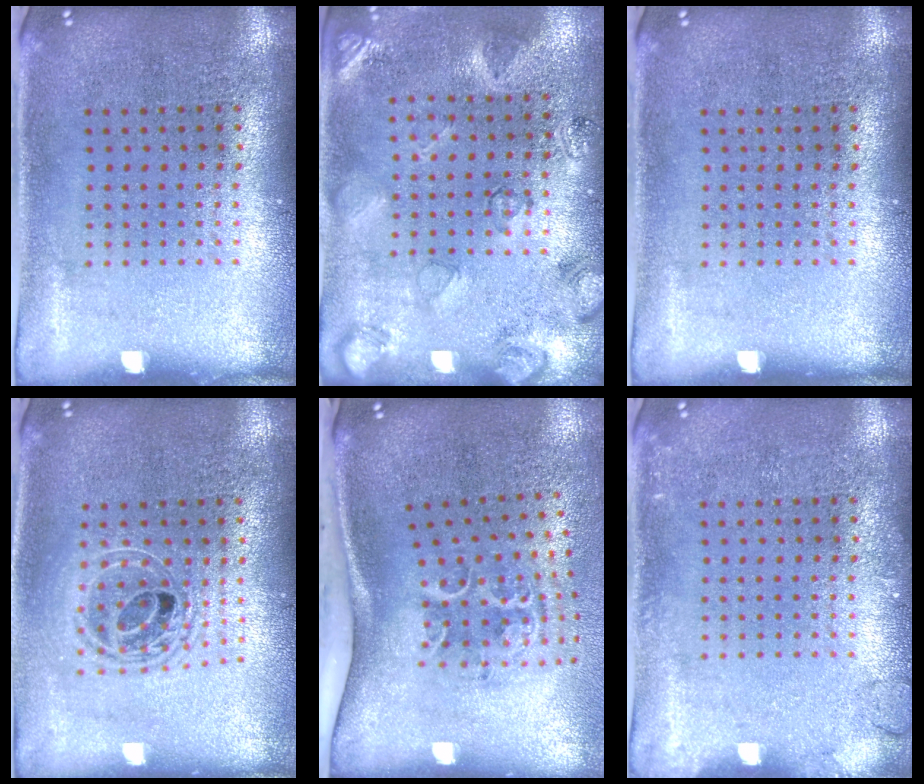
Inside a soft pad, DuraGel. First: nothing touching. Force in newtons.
{"total": 2.6, "press": 1.7, "slide": 1.9}
{"total": 0.0}
{"total": 1.6, "press": 1.4, "slide": 0.9}
{"total": 2.3, "press": 1.3, "slide": 1.9}
{"total": 1.2, "press": 1.1, "slide": 0.2}